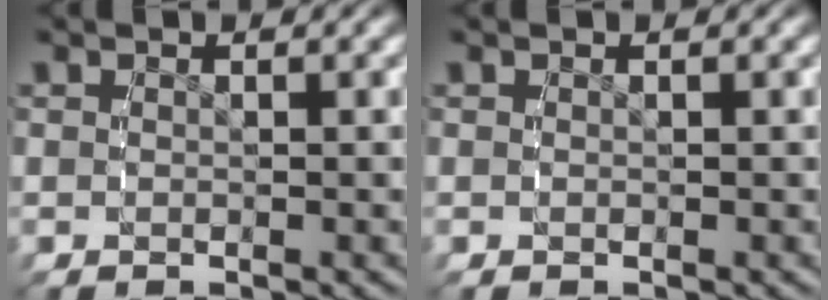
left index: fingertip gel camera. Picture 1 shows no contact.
{"total": 0.0}